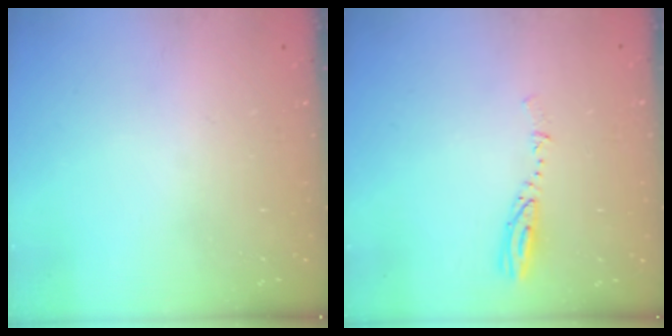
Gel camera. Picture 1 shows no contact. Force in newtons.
{"total": 3.5, "press": 3.4, "slide": 0.3}